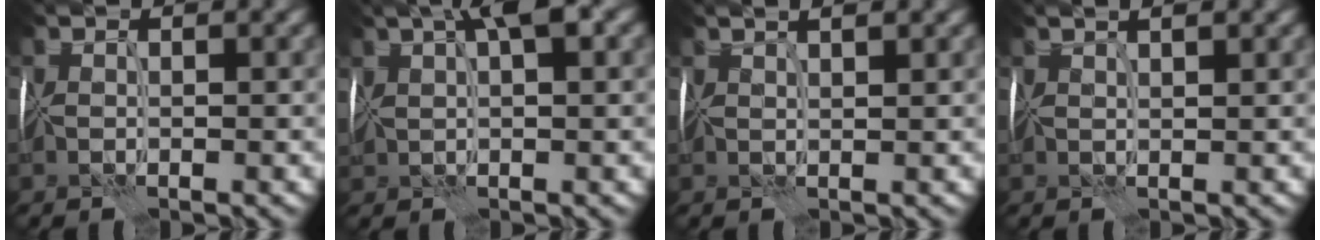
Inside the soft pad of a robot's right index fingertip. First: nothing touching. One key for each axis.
{"total": 6.7, "fx": 2.9, "fy": 2.5, "fz": 5.5, "tx": -0.095, "ty": 0.024, "tz": 0.043}
{"total": 3.0, "fx": 2.1, "fy": 0.9, "fz": 1.9, "tx": -0.015, "ty": 0.027, "tz": 0.015}
{"total": 2.6, "fx": 1.9, "fy": 0.7, "fz": 1.7, "tx": -0.009, "ty": 0.026, "tz": 0.011}